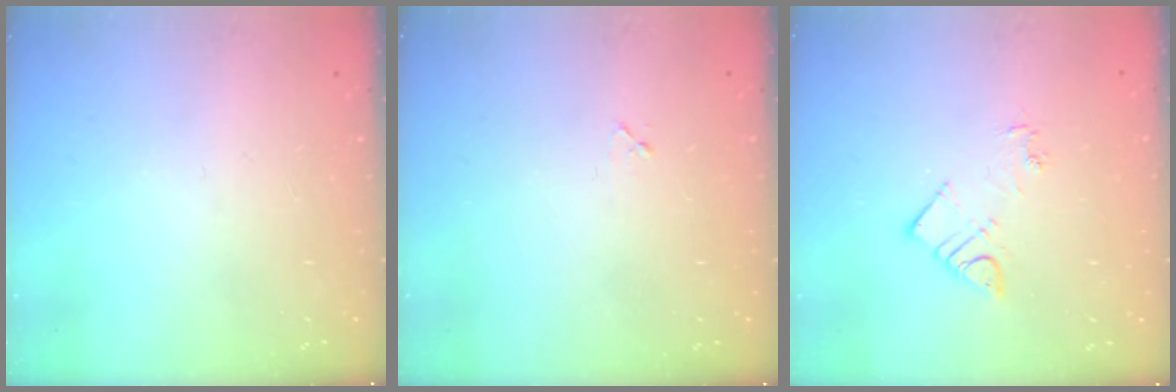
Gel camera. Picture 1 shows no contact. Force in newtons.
{"total": 2.2, "press": 2.2, "slide": 0.1}
{"total": 6.0, "press": 6.0, "slide": 0.4}